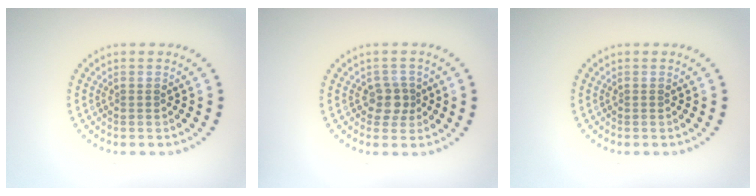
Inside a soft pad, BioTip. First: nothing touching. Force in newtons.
{"total": 2.1, "press": 1.8, "slide": 1.1}
{"total": 0.0}